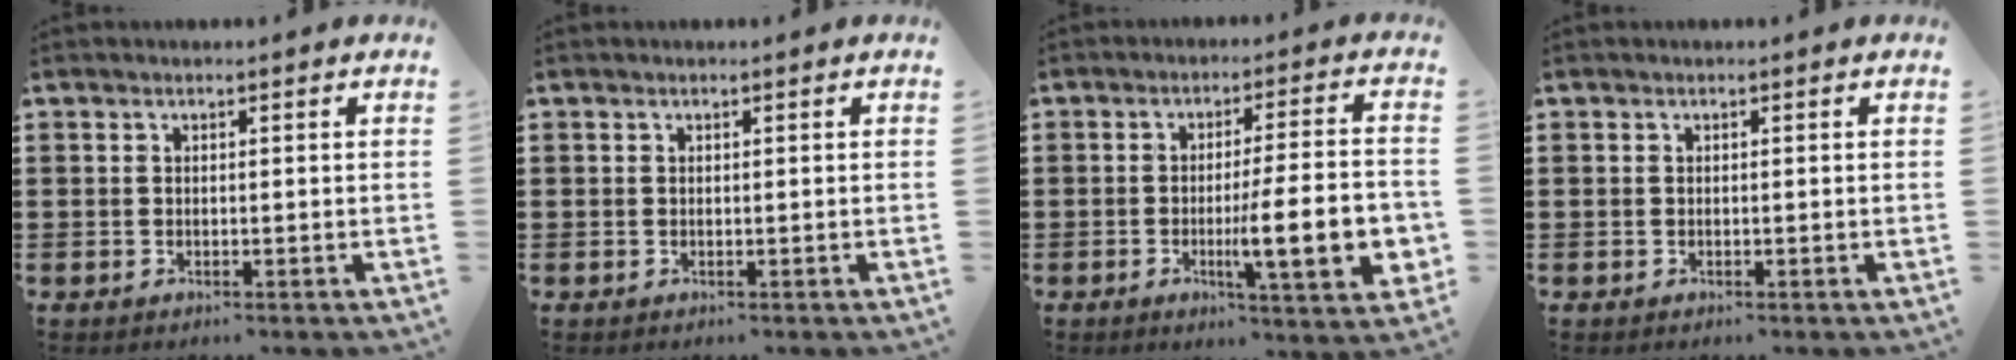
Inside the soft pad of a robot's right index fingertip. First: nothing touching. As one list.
[{"total": 0.0}, {"total": 13.0, "force": [-2.8, 2.3, 12.5], "torque": [-0.199, -0.014, -0.051]}, {"total": 0.0}]